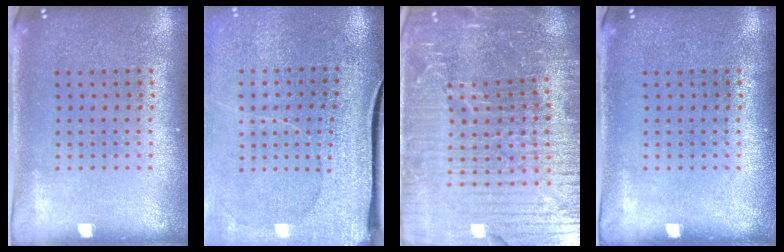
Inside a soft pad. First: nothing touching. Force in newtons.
{"total": 4.0, "press": 3.3, "slide": 2.3}
{"total": 6.9, "press": 6.0, "slide": 3.4}
{"total": 0.0}